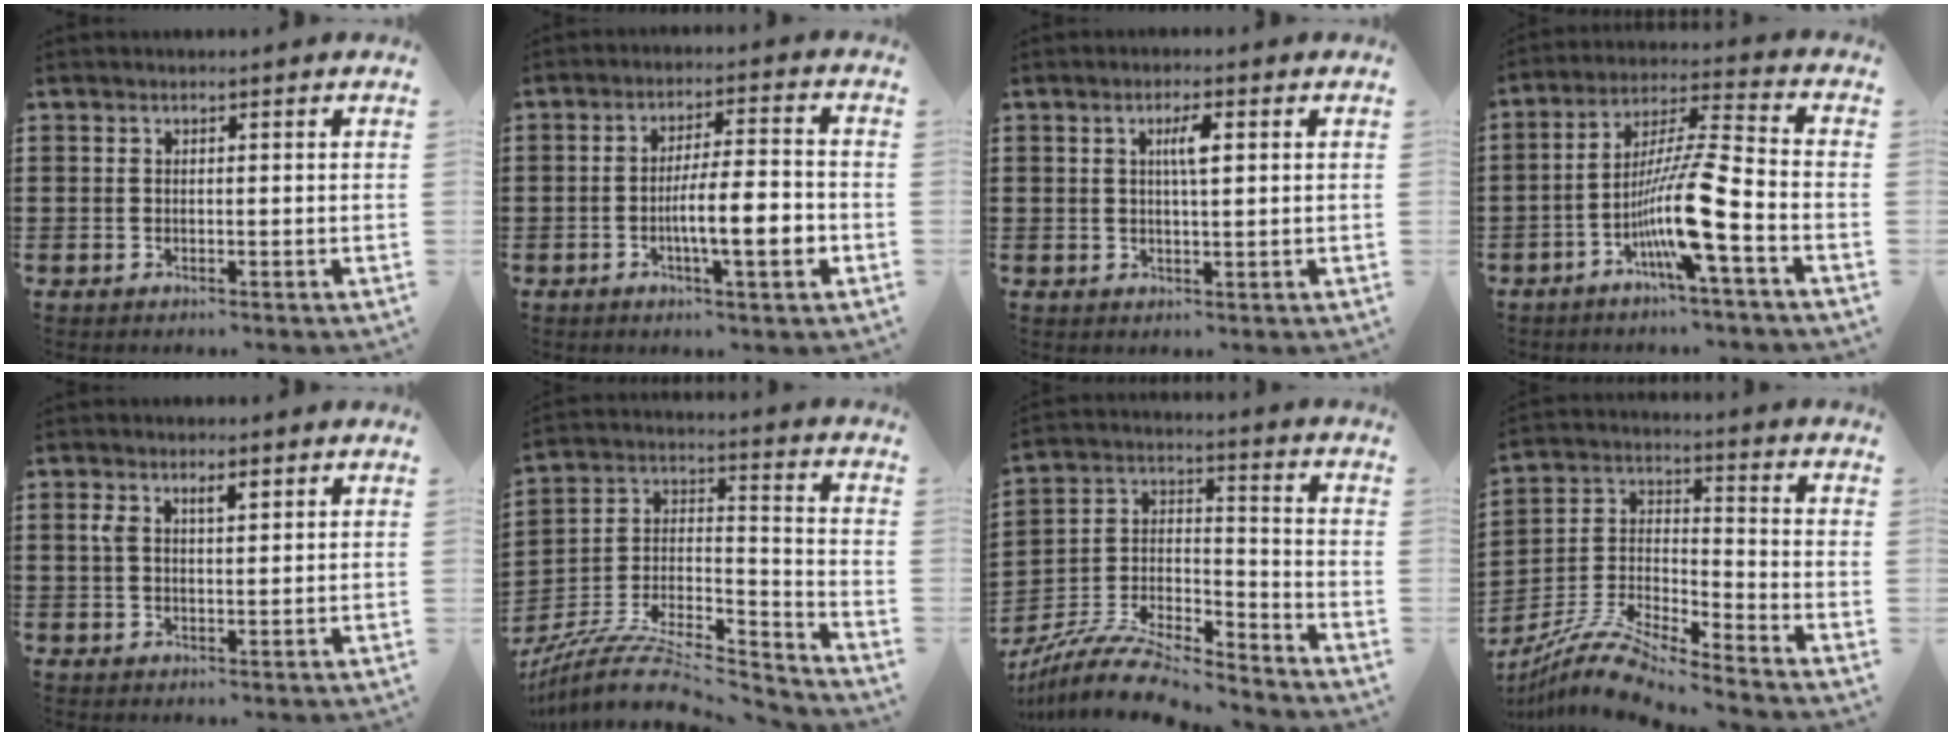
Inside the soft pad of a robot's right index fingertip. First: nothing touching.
{"total": 7.8, "force": [-2.2, 1.5, 7.3], "torque": [-0.113, -0.001, -0.041]}
{"total": 3.3, "force": [0.8, 0.8, 3.1], "torque": [-0.062, 0.008, 0.010]}
{"total": 11.5, "force": [-5.0, 0.3, 10.3], "torque": [-0.214, -0.014, -0.102]}
{"total": 3.3, "force": [1.3, 1.3, 2.7], "torque": [-0.057, 0.007, 0.021]}
{"total": 9.7, "force": [-8.2, 3.0, 4.1], "torque": [-0.085, 0.007, -0.164]}
{"total": 9.2, "force": [-8.5, 1.9, 3.1], "torque": [-0.066, 0.008, -0.171]}
{"total": 9.6, "force": [-8.9, 0.9, 3.6], "torque": [-0.086, 0.002, -0.181]}